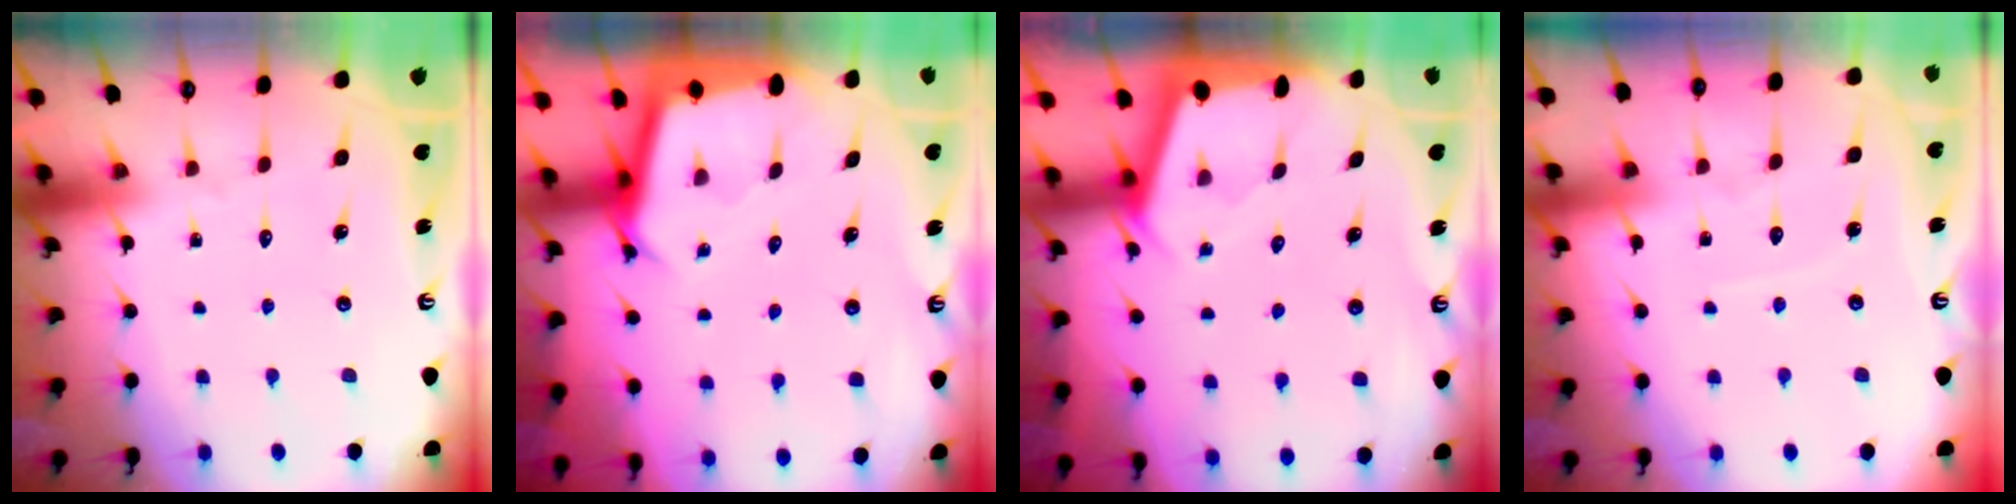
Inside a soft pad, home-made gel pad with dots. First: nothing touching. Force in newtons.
{"total": 2.8, "press": 2.8, "slide": 0.0}
{"total": 2.1, "press": 2.1, "slide": 0.4}
{"total": 3.6, "press": 3.6, "slide": 0.4}